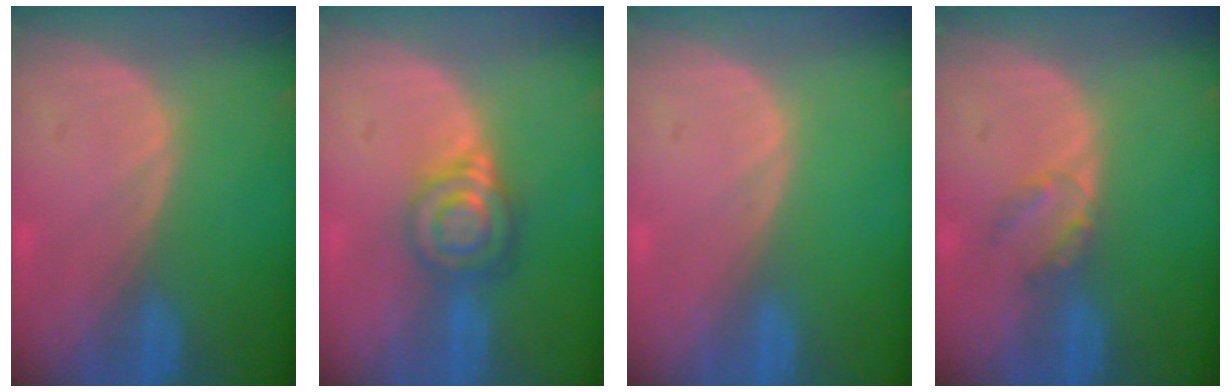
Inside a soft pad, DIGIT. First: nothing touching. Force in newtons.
{"total": 6.7, "press": 5.7, "slide": 3.4}
{"total": 0.0}
{"total": 2.5, "press": 2.5, "slide": 0.3}